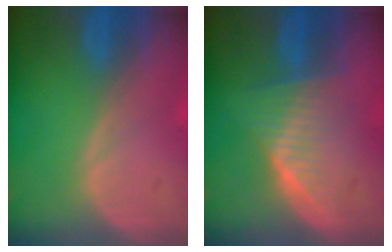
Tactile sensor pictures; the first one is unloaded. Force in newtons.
{"total": 6.4, "press": 6.2, "slide": 1.7}